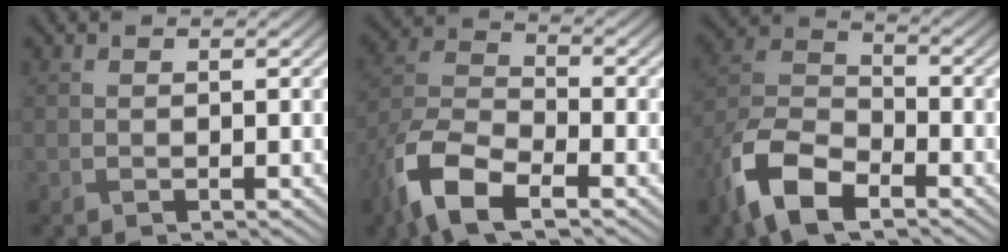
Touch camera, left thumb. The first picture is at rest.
{"total": 10.1, "force": [-6.1, 4.3, 6.9], "torque": [-0.153, -0.014, -0.135]}
{"total": 11.1, "force": [-6.7, 5.2, 7.1], "torque": [-0.159, -0.016, -0.144]}